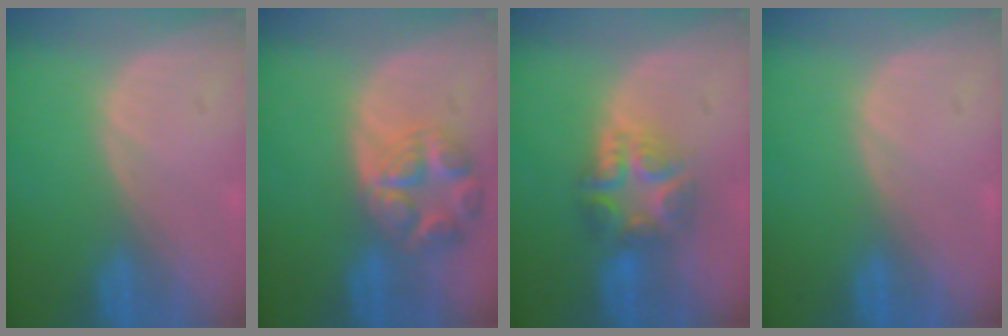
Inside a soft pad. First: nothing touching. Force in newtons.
{"total": 7.9, "press": 7.0, "slide": 3.6}
{"total": 7.5, "press": 6.5, "slide": 3.7}
{"total": 0.0}